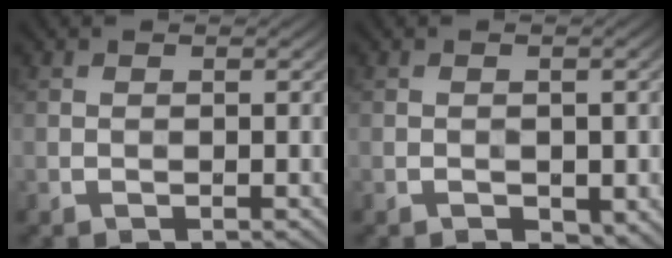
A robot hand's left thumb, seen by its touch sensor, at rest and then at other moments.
{"total": 1.9, "force": [-0.6, 1.2, 1.4], "torque": [-0.023, -0.009, -0.006]}